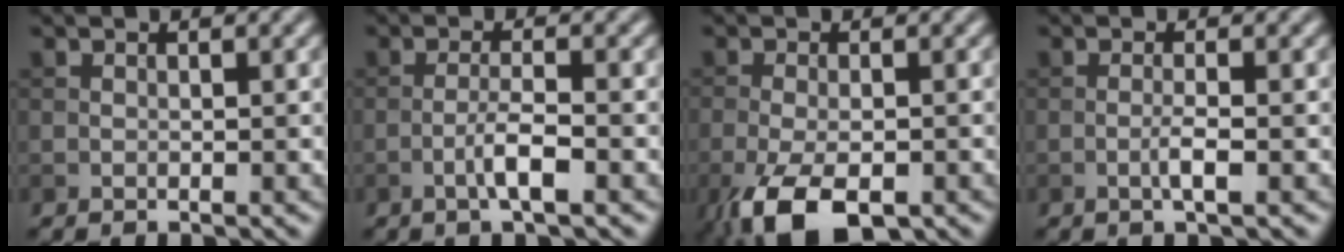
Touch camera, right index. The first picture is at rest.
{"total": 2.7, "force": [-1.2, 0.3, 2.4], "torque": [-0.046, 0.007, -0.026]}
{"total": 7.1, "force": [-3.7, 3.2, 5.1], "torque": [-0.111, -0.021, -0.062]}
{"total": 1.6, "force": [-0.5, 0.1, 1.5], "torque": [-0.031, 0.000, -0.012]}